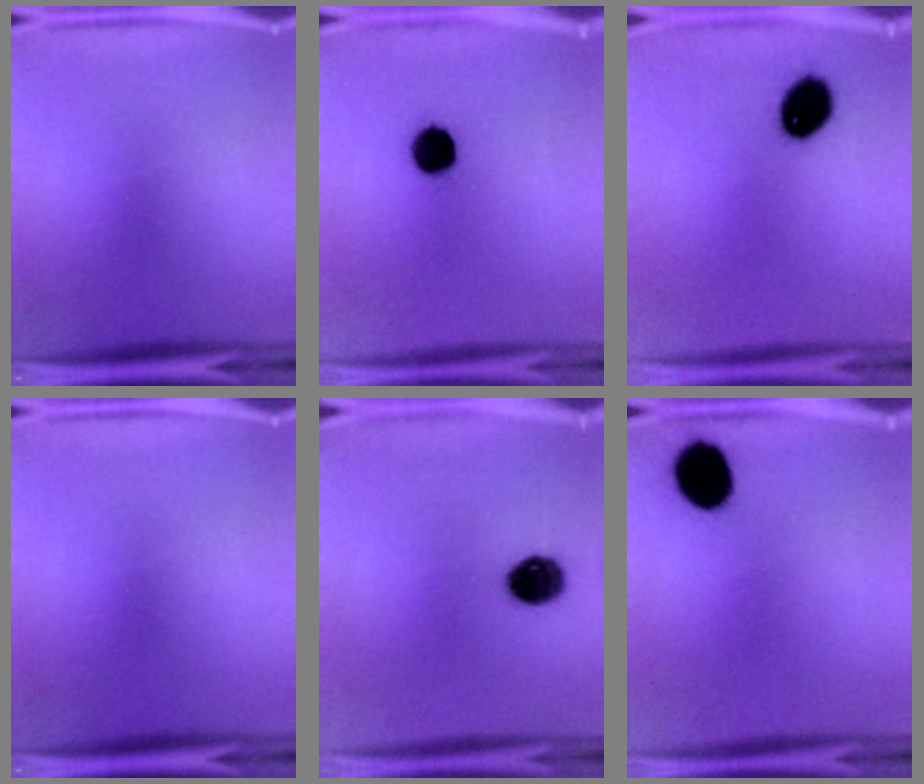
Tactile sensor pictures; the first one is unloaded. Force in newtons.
{"total": 9.0}
{"total": 10.6}
{"total": 0.0}
{"total": 9.4}
{"total": 11.9}